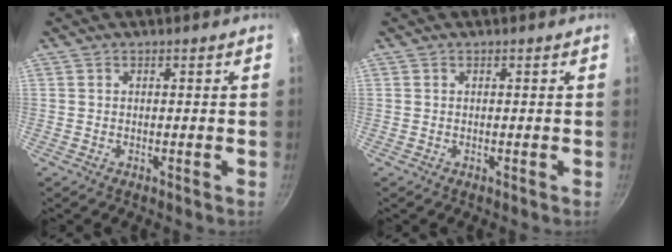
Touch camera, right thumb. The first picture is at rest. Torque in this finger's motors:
{"motor_torque": [-0.08, 0.08, -0.13, 0.06, 0.01]}